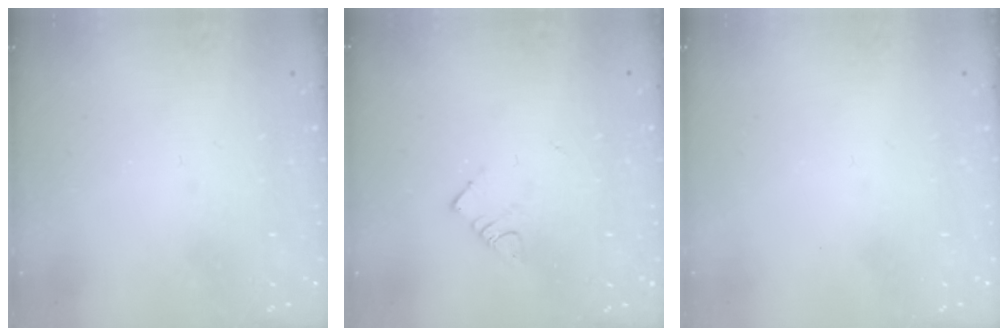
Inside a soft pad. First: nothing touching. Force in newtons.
{"total": 3.9, "press": 3.9, "slide": 0.2}
{"total": 1.7, "press": 1.6, "slide": 0.1}